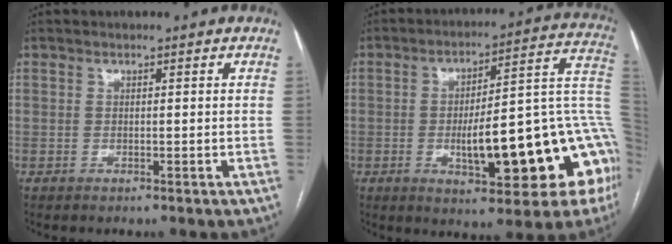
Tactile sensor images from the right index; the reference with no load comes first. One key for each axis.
{"total": 22.4, "fx": -5.3, "fy": 5.6, "fz": 21.0, "tx": -0.190, "ty": 0.035, "tz": -0.060}